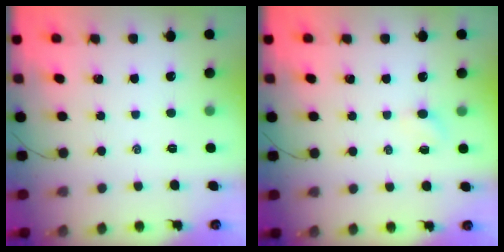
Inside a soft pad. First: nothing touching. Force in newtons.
{"total": 1.6, "press": 1.5, "slide": 0.6}